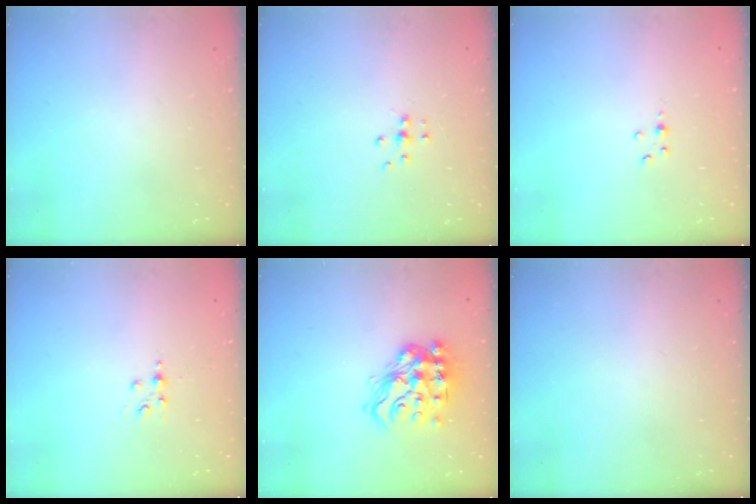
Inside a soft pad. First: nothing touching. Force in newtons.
{"total": 5.7, "press": 5.7, "slide": 0.7}
{"total": 2.0, "press": 2.0, "slide": 0.3}
{"total": 4.2, "press": 4.2, "slide": 0.4}
{"total": 16.2, "press": 16.2, "slide": 1.3}
{"total": 0.0}